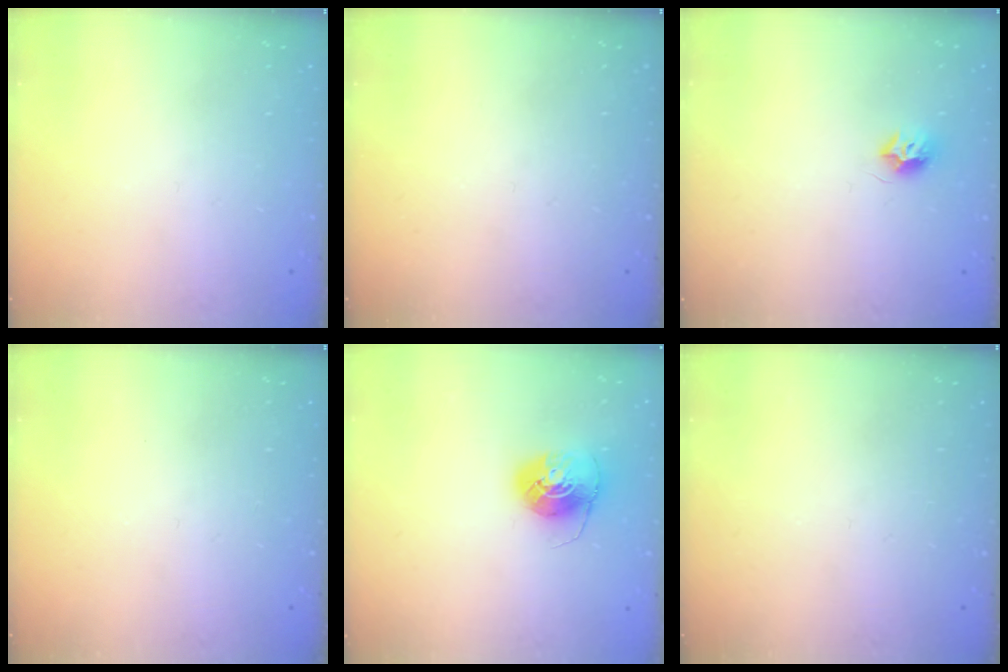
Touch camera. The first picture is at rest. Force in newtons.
{"total": 0.0}
{"total": 7.4, "press": 7.4, "slide": 0.1}
{"total": 0.0}
{"total": 8.1, "press": 8.1, "slide": 0.5}
{"total": 0.0}